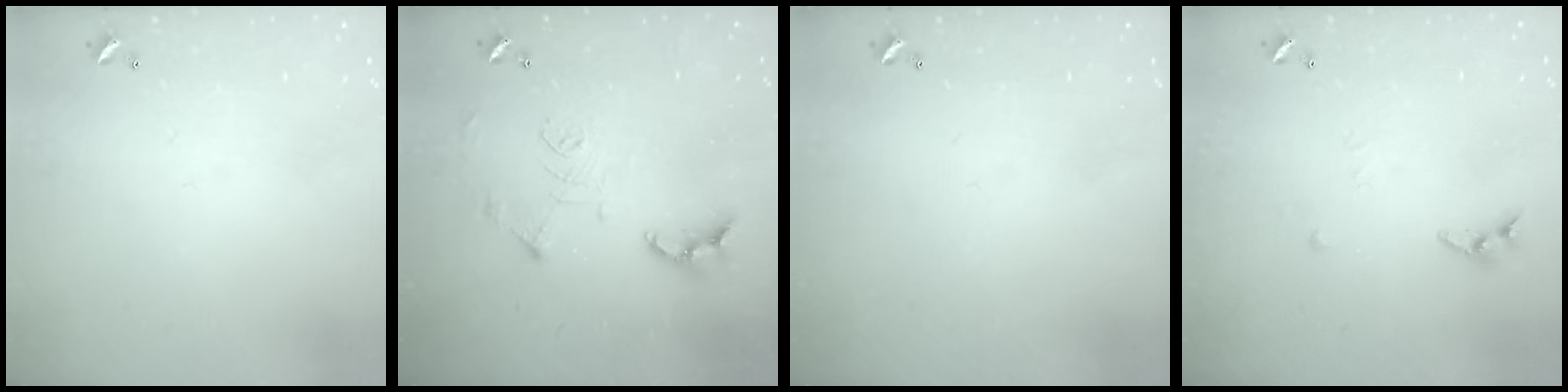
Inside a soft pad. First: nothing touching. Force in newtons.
{"total": 12.0, "press": 11.9, "slide": 1.3}
{"total": 0.0}
{"total": 4.4, "press": 4.4, "slide": 0.3}